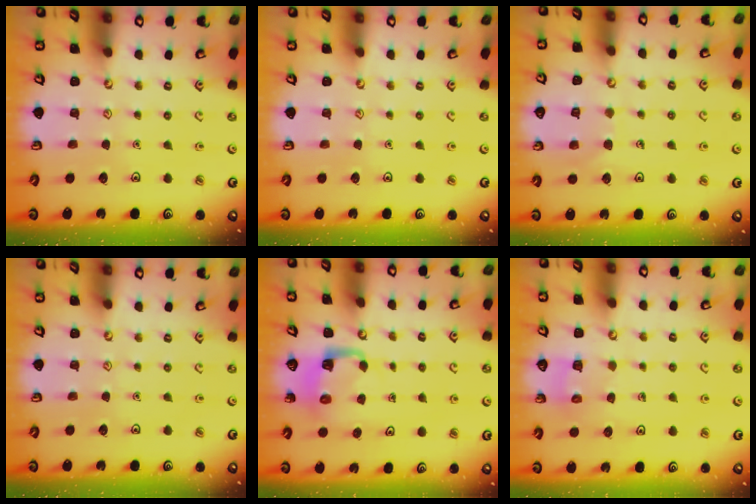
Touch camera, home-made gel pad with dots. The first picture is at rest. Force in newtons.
{"total": 0.0}
{"total": 6.0, "press": 6.0, "slide": 0.5}
{"total": 0.0}
{"total": 4.3, "press": 4.3, "slide": 0.1}
{"total": 3.9, "press": 3.9, "slide": 0.4}